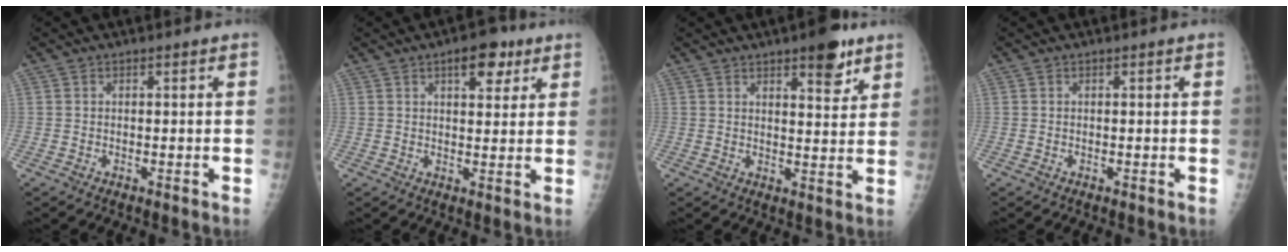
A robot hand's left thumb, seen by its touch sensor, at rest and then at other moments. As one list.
[{"total": 6.7, "force": [3.6, 3.3, 4.6], "torque": [-0.038, -0.012, 0.045]}, {"total": 7.4, "force": [4.7, 2.5, 5.1], "torque": [-0.051, -0.026, 0.063]}, {"total": 0.0}]